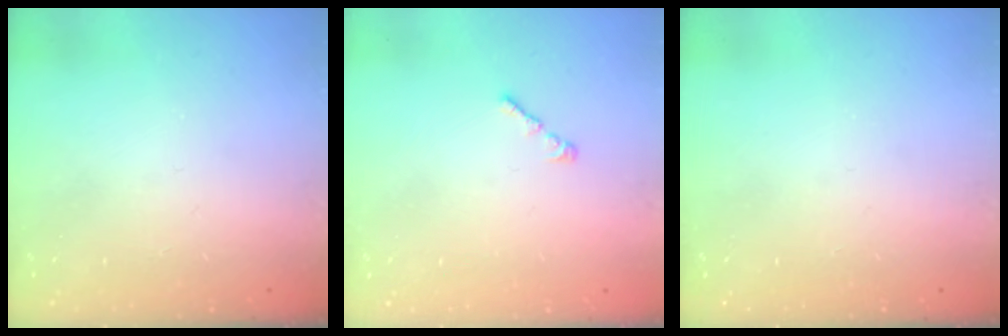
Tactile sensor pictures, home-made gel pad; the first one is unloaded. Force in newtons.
{"total": 1.1, "press": 0.9, "slide": 0.5}
{"total": 0.0}